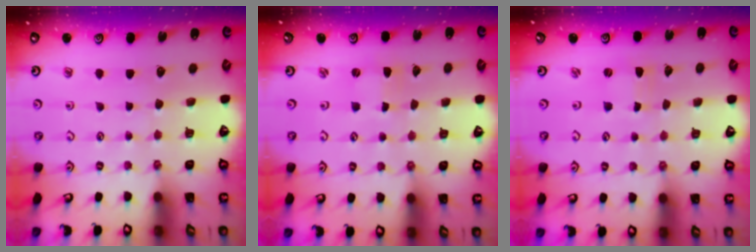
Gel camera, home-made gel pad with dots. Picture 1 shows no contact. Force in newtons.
{"total": 0.0}
{"total": 0.0}